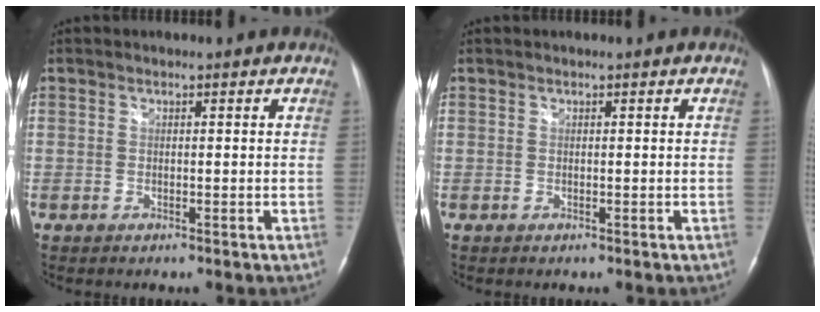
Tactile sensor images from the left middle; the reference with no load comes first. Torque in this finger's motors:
{"motor_torque": [0.22, -0.21, 0.01, 0.01]}